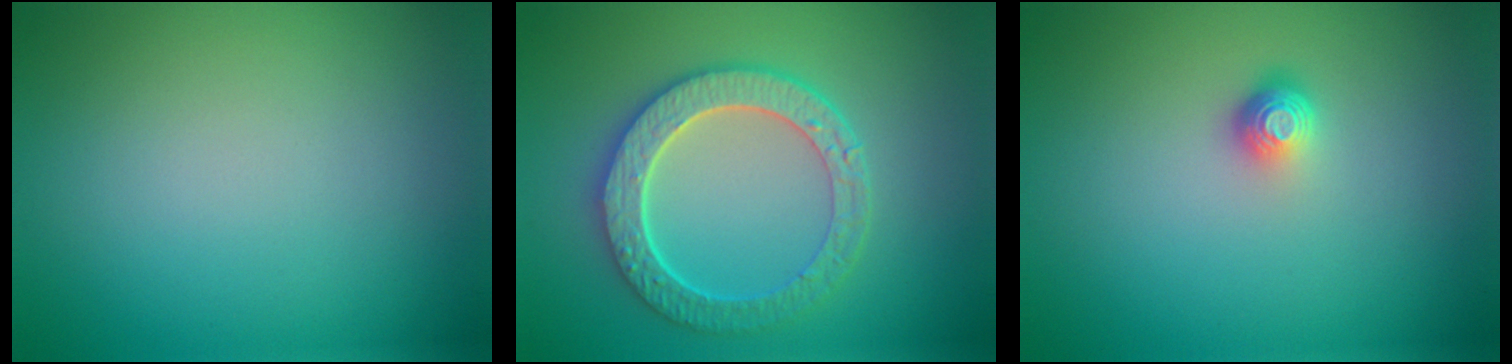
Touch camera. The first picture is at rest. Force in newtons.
{"total": 5.6, "press": 4.7, "slide": 3.1}
{"total": 1.8, "press": 1.2, "slide": 1.3}